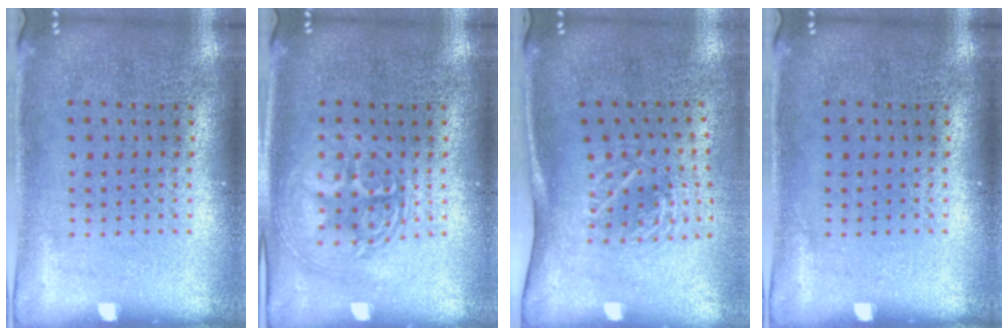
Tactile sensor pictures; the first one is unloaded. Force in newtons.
{"total": 3.1, "press": 3.0, "slide": 0.5}
{"total": 1.8, "press": 1.3, "slide": 1.3}
{"total": 0.0}